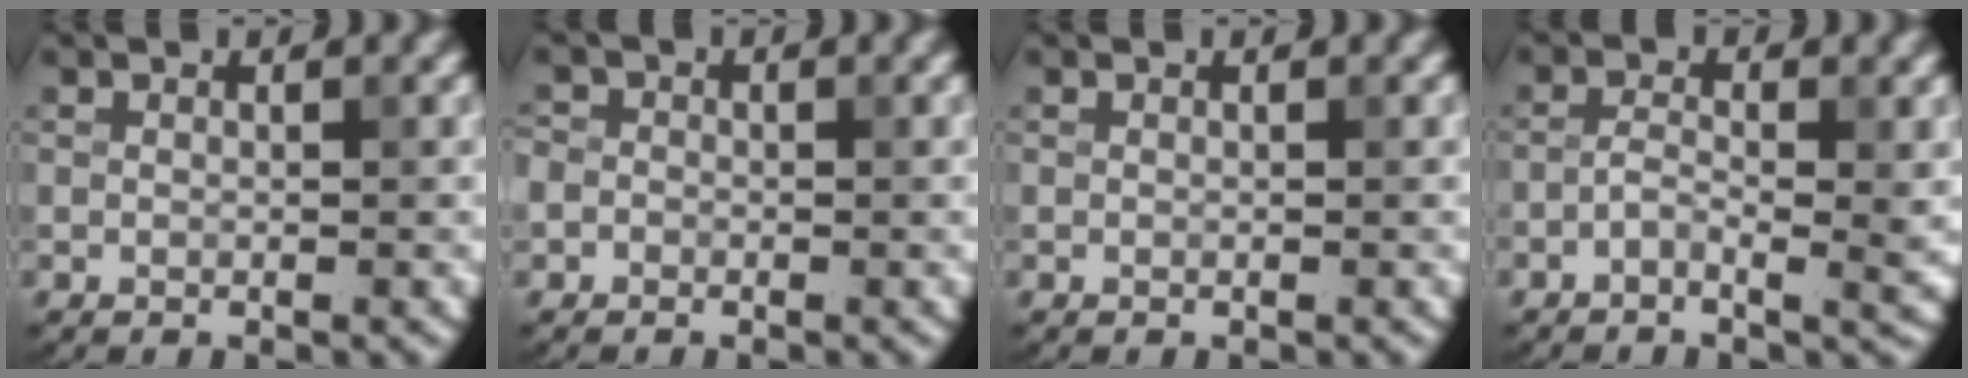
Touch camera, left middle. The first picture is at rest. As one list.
[{"total": 1.7, "force": [-0.5, 1.5, 0.4], "torque": [0.006, 0.006, -0.018]}, {"total": 0.0}, {"total": 2.6, "force": [-0.8, 0.9, 2.3], "torque": [-0.048, -0.003, -0.020]}]